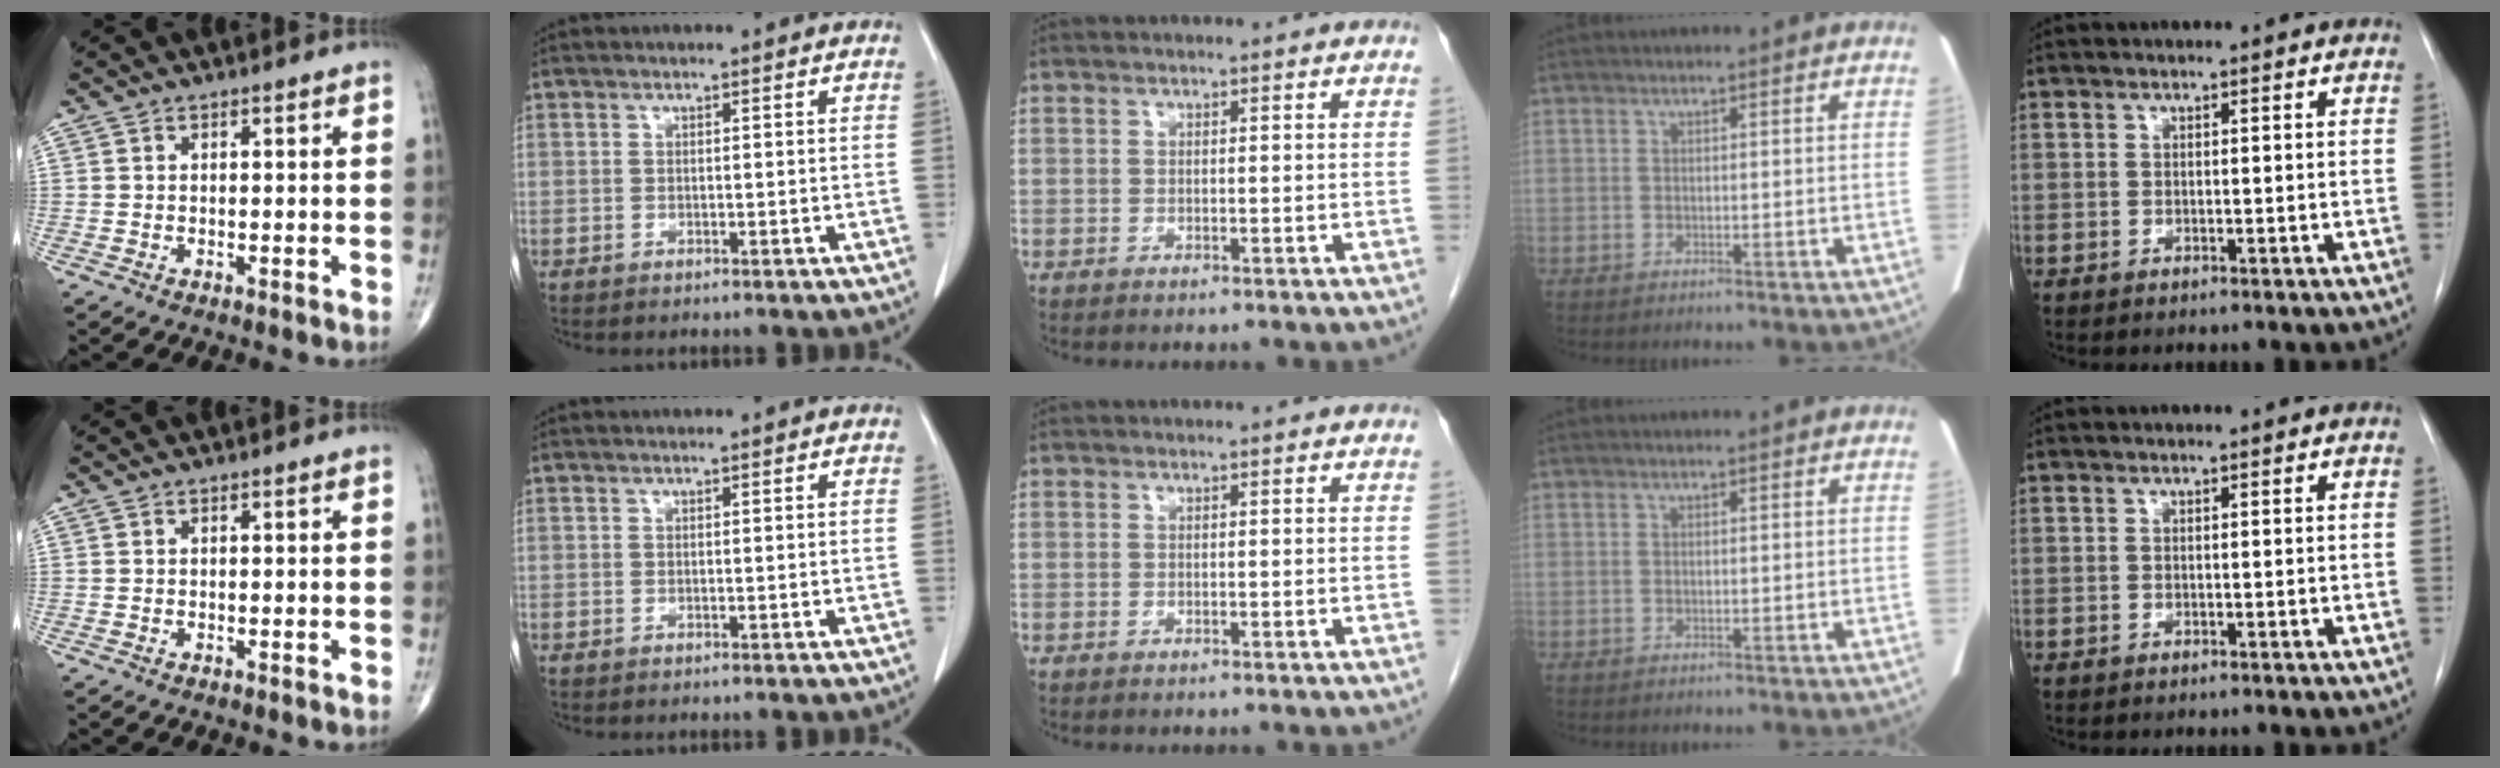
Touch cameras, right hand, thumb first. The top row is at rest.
{}